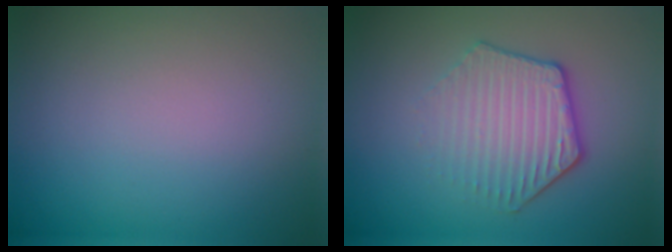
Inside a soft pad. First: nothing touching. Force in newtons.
{"total": 4.1, "press": 3.4, "slide": 2.3}